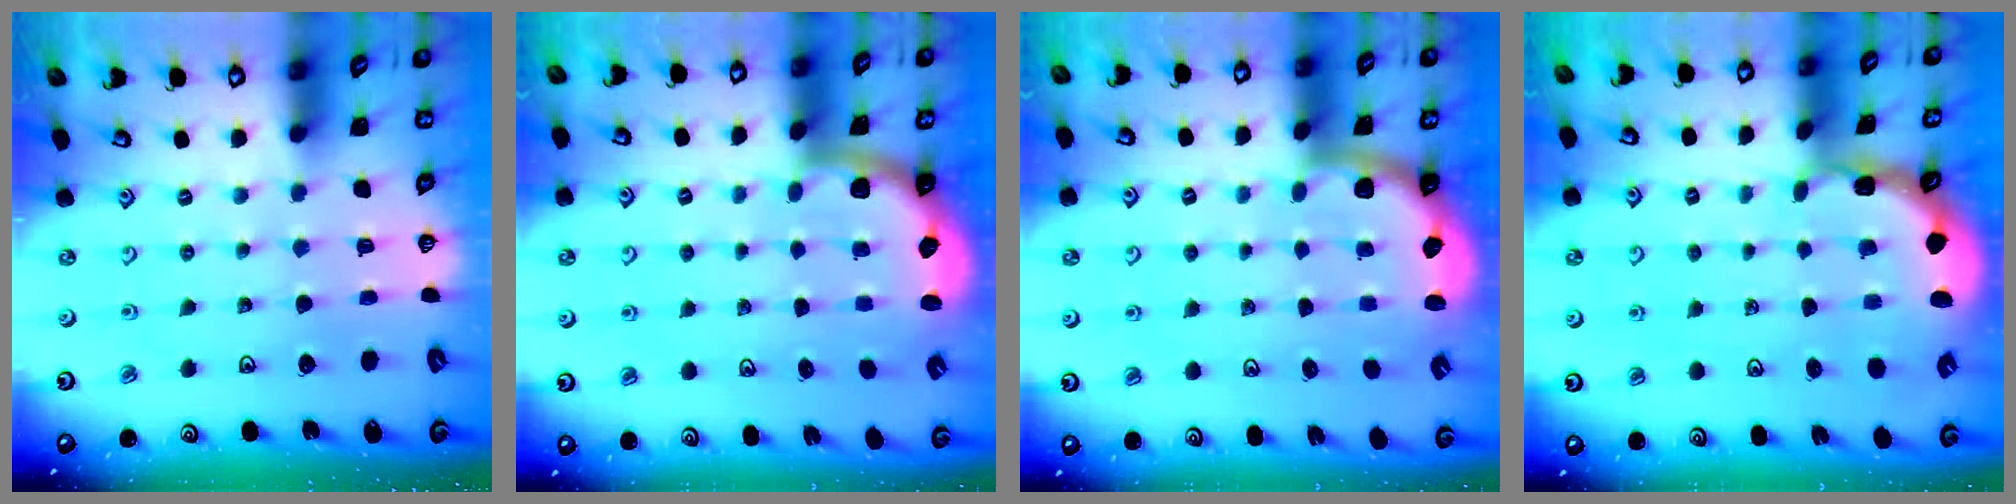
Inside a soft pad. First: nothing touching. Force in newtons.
{"total": 2.2, "press": 2.1, "slide": 0.7}
{"total": 2.2, "press": 2.1, "slide": 0.7}
{"total": 1.0, "press": 1.0, "slide": 0.2}